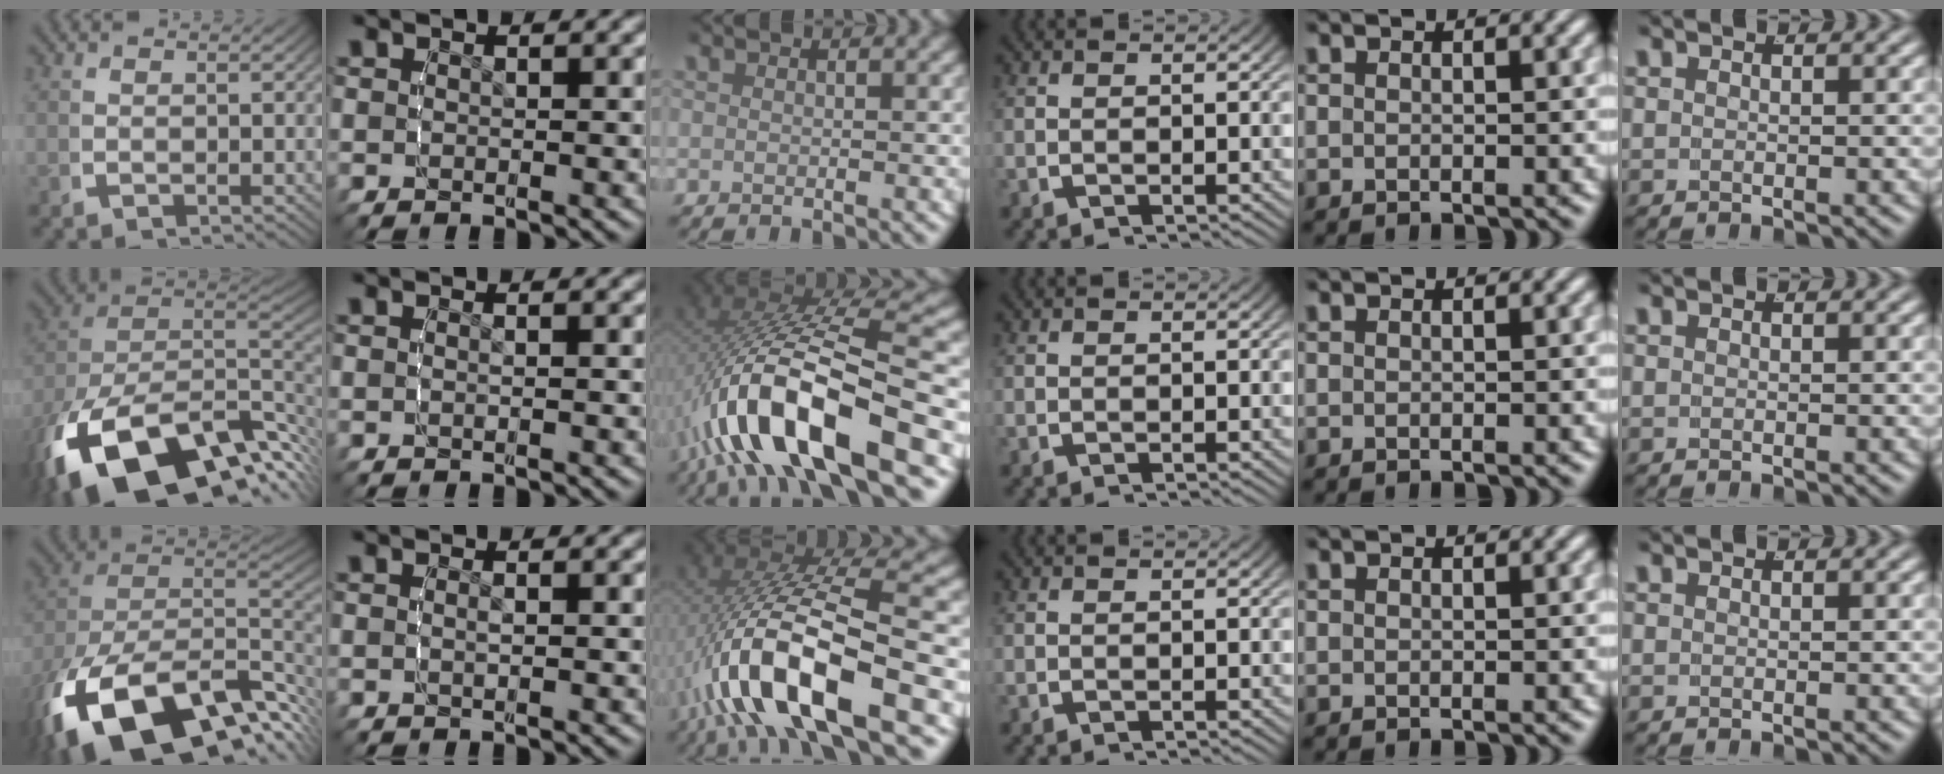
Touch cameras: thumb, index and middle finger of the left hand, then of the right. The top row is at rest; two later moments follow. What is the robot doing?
{"motion": "lift_and_place", "object": "tape"}